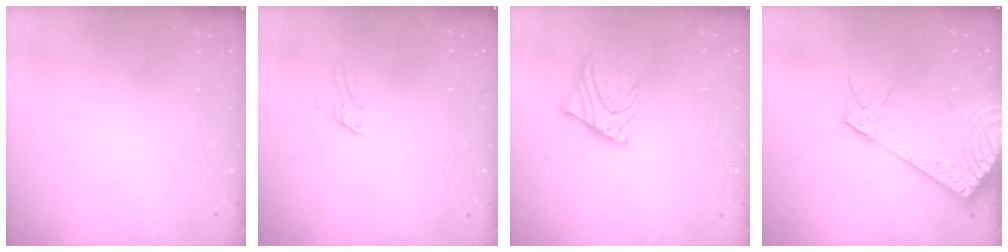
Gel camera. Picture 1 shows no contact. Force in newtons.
{"total": 0.0}
{"total": 9.6, "press": 9.4, "slide": 1.8}
{"total": 13.4, "press": 13.1, "slide": 2.9}